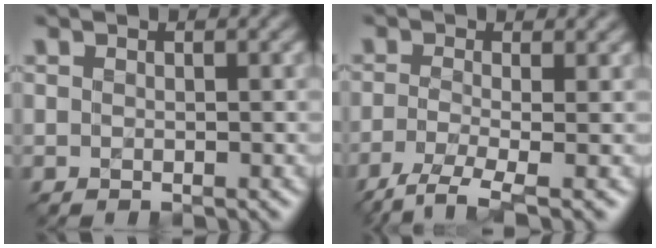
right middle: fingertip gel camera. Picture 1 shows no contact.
{"total": 4.0, "force": [-2.0, 1.1, 3.3], "torque": [-0.064, -0.004, -0.050]}